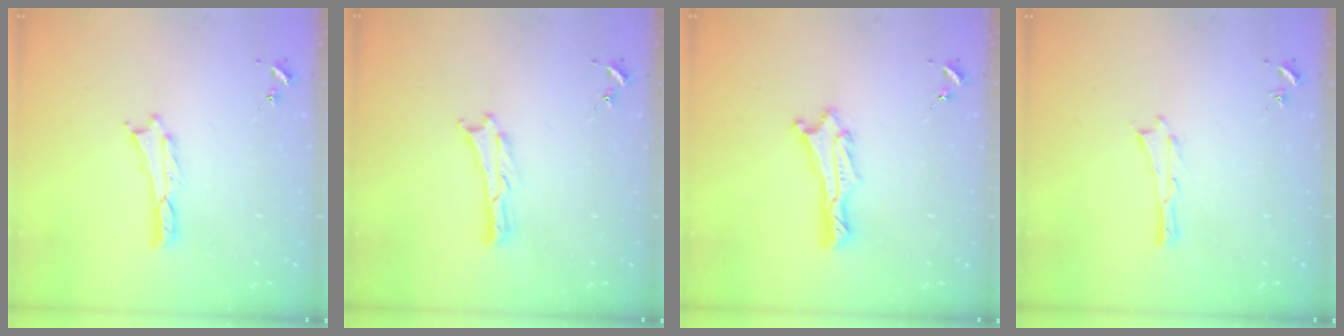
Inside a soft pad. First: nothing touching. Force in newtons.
{"total": 0.0}
{"total": 1.3, "press": 1.2, "slide": 0.1}
{"total": 0.0}